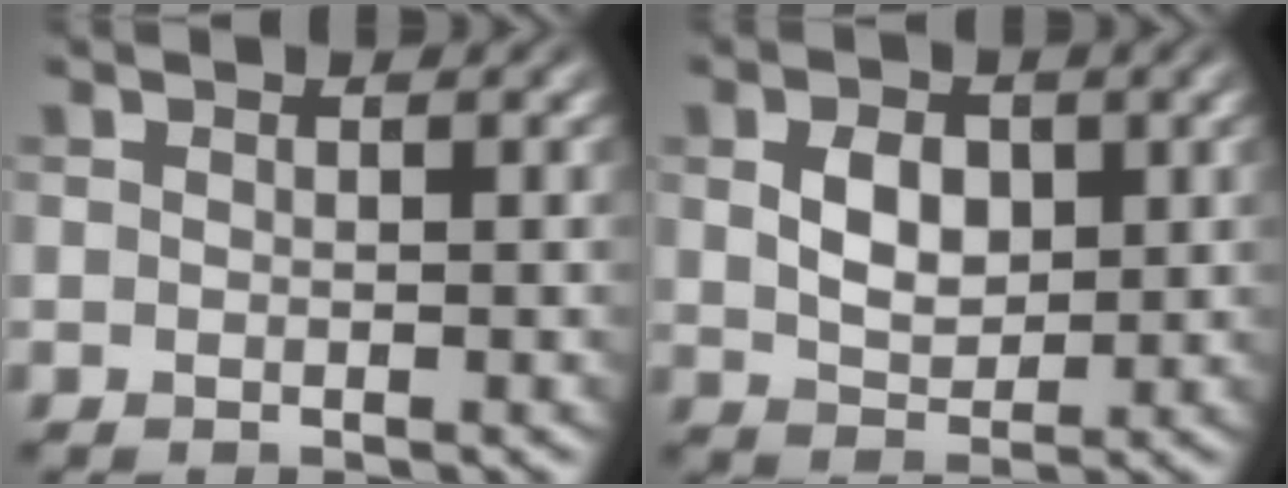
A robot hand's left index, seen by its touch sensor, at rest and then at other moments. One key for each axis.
{"total": 3.5, "fx": 0.7, "fy": 2.4, "fz": 2.4, "tx": -0.050, "ty": -0.001, "tz": 0.014}